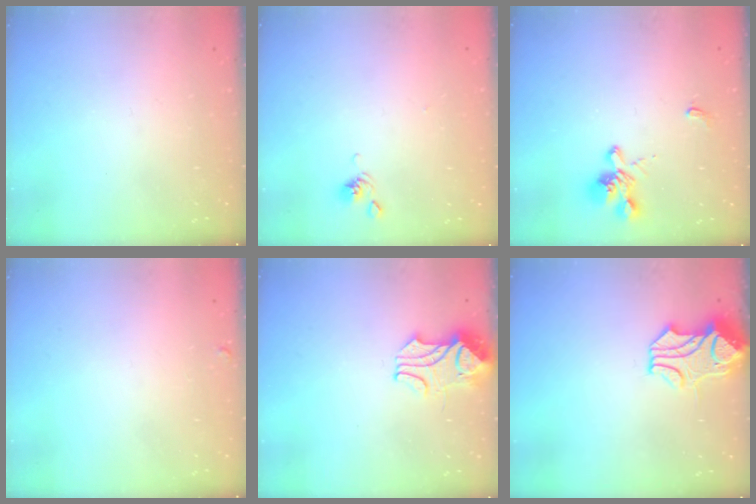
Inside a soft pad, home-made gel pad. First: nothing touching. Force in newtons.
{"total": 2.8, "press": 2.8, "slide": 0.1}
{"total": 1.5, "press": 1.0, "slide": 1.2}
{"total": 0.0}
{"total": 2.1, "press": 1.9, "slide": 0.9}
{"total": 1.7, "press": 1.1, "slide": 1.3}